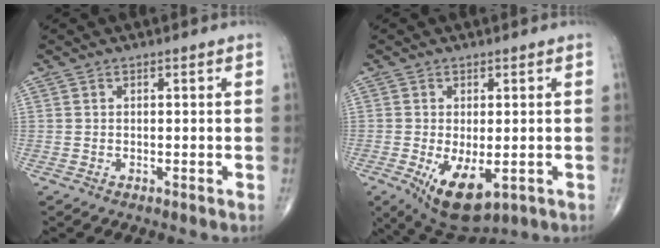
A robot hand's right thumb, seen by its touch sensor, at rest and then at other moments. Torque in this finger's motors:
{"motor_torque": [0.16, 0.08, 0.56, 0.35, 0.25]}